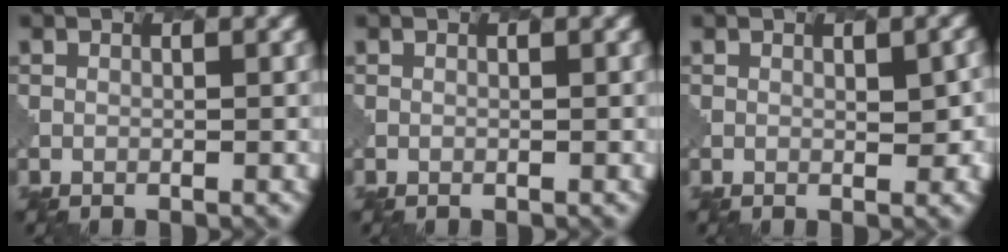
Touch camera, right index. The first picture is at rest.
{"total": 0.0}
{"total": 2.4, "force": [0.3, 0.9, 2.2], "torque": [-0.025, -0.003, 0.009]}